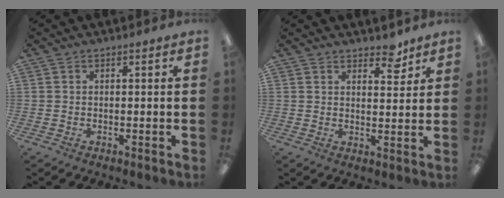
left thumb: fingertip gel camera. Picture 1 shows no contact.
{"total": 4.9, "force": [4.1, 1.9, 1.8], "torque": [-0.003, -0.028, 0.068]}